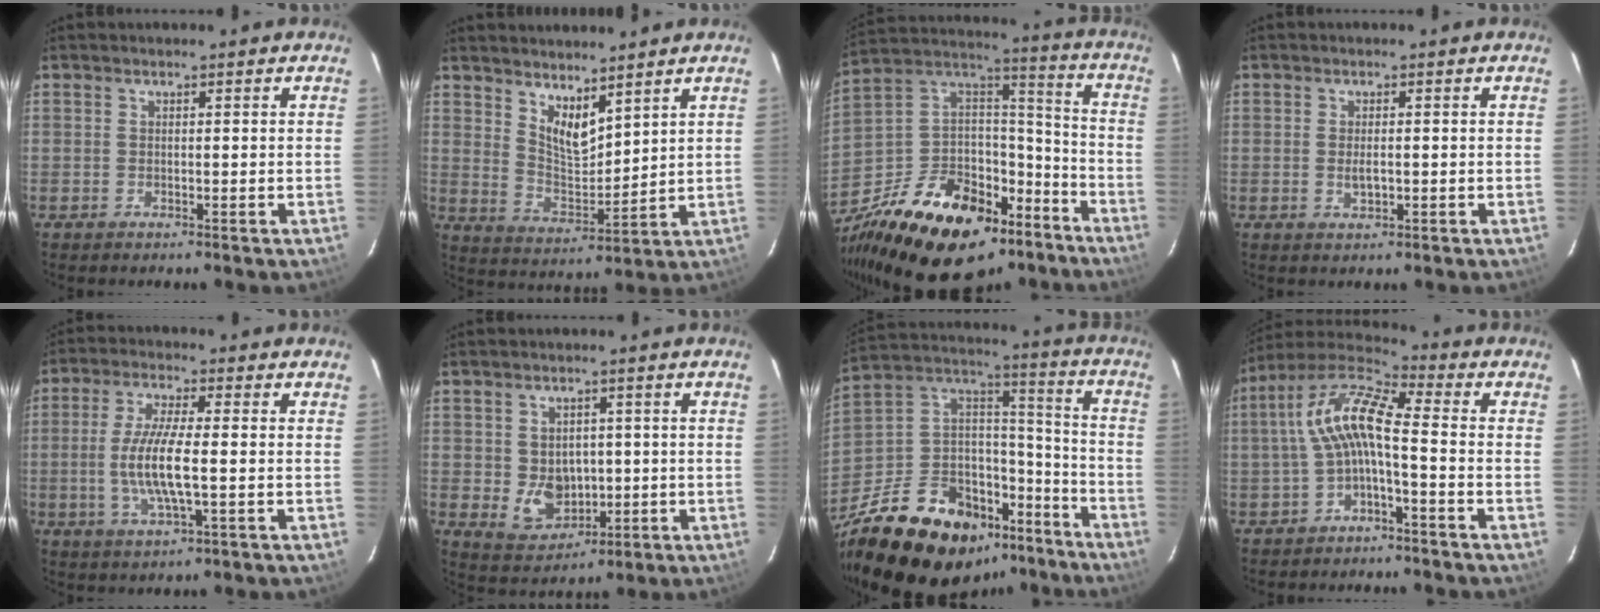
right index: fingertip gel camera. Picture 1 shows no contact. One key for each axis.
{"total": 7.9, "fx": 5.7, "fy": 2.9, "fz": 4.6, "tx": -0.075, "ty": -0.009, "tz": 0.114}
{"total": 33.9, "fx": -22.3, "fy": 17.6, "fz": 18.4, "tx": -0.361, "ty": 0.036, "tz": -0.329}
{"total": 2.5, "fx": -0.3, "fy": 1.1, "fz": 2.2, "tx": -0.038, "ty": -0.001, "tz": -0.002}
{"total": 9.9, "fx": -1.3, "fy": 1.8, "fz": 9.6, "tx": -0.191, "ty": -0.004, "tz": -0.027}
{"total": 7.7, "fx": -0.4, "fy": 6.4, "fz": 4.2, "tx": -0.085, "ty": -0.002, "tz": 0.018}
{"total": 32.5, "fx": -21.5, "fy": 17.0, "fz": 17.4, "tx": -0.336, "ty": 0.043, "tz": -0.314}
{"total": 10.8, "fx": -1.6, "fy": 2.9, "fz": 10.3, "tx": -0.213, "ty": 0.022, "tz": -0.032}